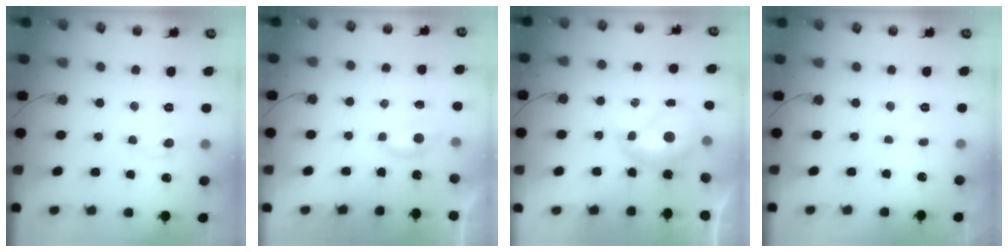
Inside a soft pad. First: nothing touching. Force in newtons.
{"total": 3.3, "press": 3.3, "slide": 0.4}
{"total": 1.6, "press": 1.6, "slide": 0.2}
{"total": 0.5, "press": 0.5, "slide": 0.2}